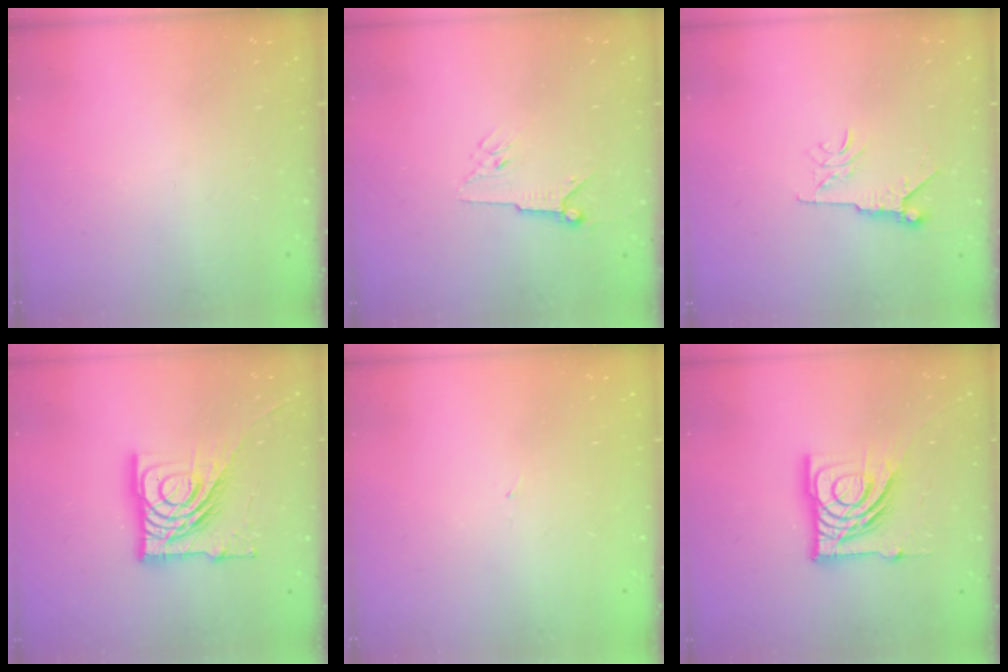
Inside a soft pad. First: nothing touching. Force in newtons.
{"total": 5.6, "press": 5.6, "slide": 0.8}
{"total": 6.3, "press": 6.2, "slide": 0.9}
{"total": 18.2, "press": 18.1, "slide": 2.1}
{"total": 0.8, "press": 0.8, "slide": 0.1}
{"total": 16.2, "press": 16.2, "slide": 1.7}